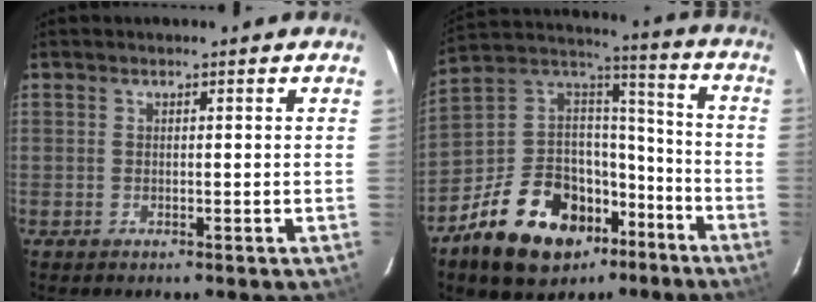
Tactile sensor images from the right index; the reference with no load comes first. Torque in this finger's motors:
{"motor_torque": [1.31, -0.83, 0.90, 0.09]}